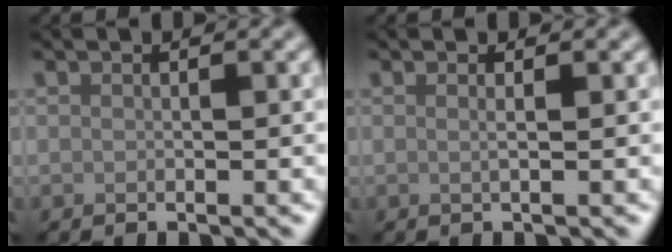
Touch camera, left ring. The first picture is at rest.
{"total": 0.8, "force": [0.1, 0.3, 0.7], "torque": [-0.007, -0.001, -0.004]}